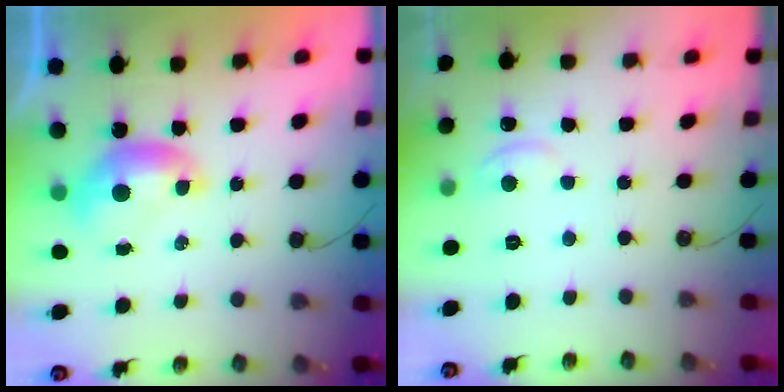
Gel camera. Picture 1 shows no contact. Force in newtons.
{"total": 1.5, "press": 1.4, "slide": 0.6}